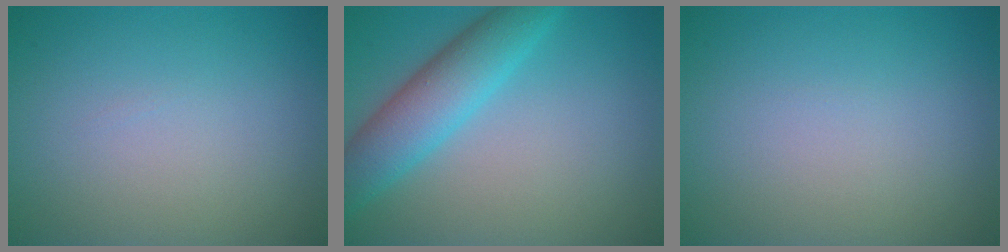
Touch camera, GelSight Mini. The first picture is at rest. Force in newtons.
{"total": 5.6, "press": 5.6, "slide": 0.2}
{"total": 0.0}